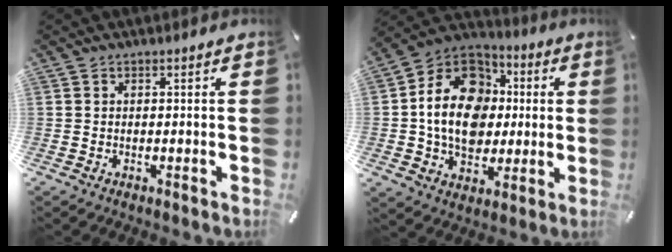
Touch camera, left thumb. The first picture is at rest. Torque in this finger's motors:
{"motor_torque": [1.56, 1.69, 2.06, -0.02, 0.26]}